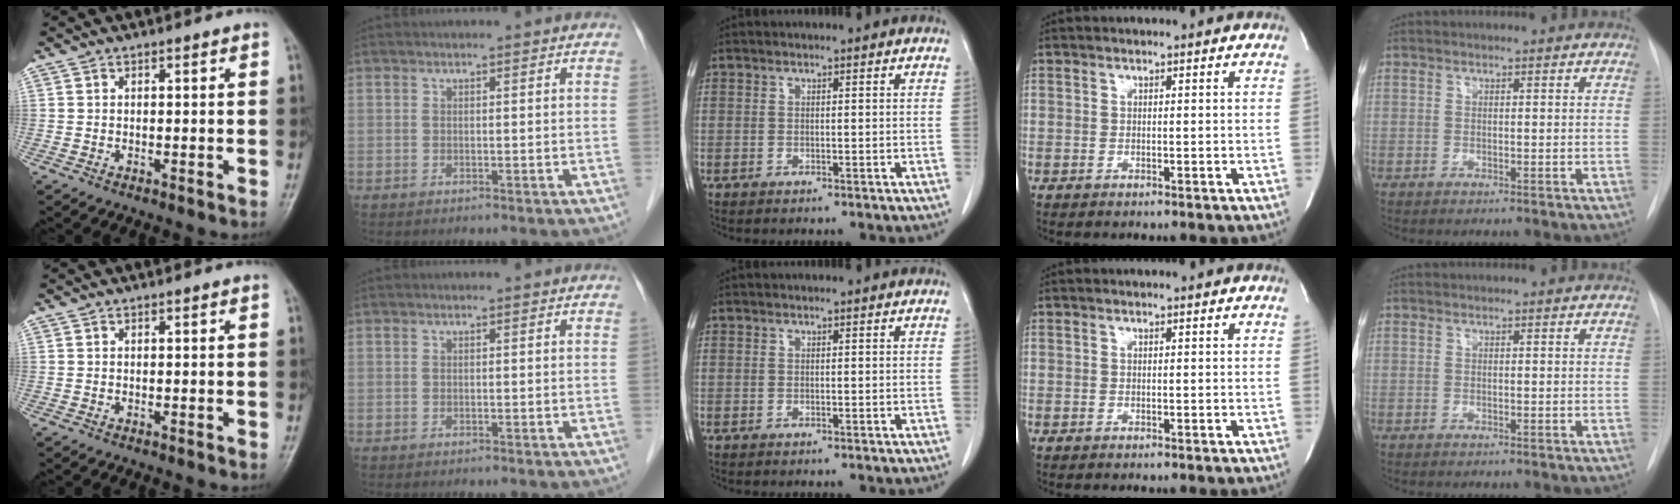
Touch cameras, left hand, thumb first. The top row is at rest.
{}